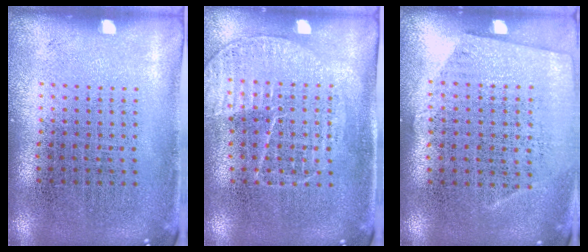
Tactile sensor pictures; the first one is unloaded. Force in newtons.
{"total": 1.3, "press": 1.3, "slide": 0.2}
{"total": 0.6, "press": 0.2, "slide": 0.6}